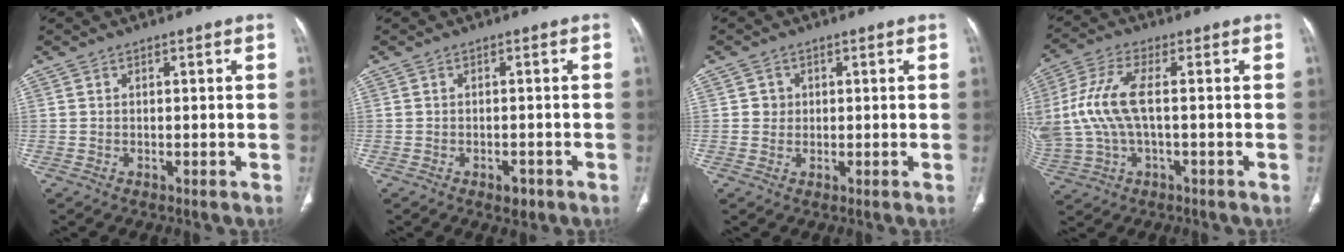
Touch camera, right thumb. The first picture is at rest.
{"total": 0.5, "force": [-0.3, 0.3, 0.3], "torque": [-0.001, -0.001, -0.003]}
{"total": 1.9, "force": [0.3, 1.8, 0.4], "torque": [0.004, 0.002, 0.005]}
{"total": 12.4, "force": [0.4, 5.6, 11.0], "torque": [-0.271, 0.022, 0.012]}